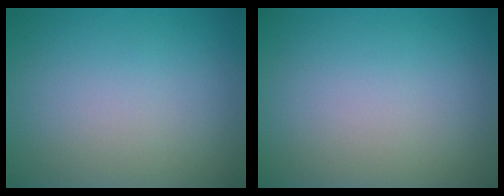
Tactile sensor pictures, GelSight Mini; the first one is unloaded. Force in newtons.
{"total": 0.0}